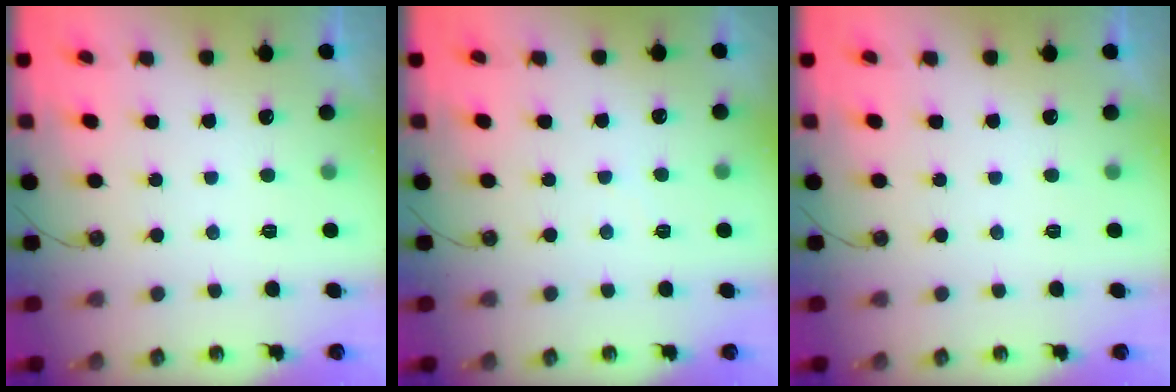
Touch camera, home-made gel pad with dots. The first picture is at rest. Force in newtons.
{"total": 2.3, "press": 2.3, "slide": 0.3}
{"total": 0.0}